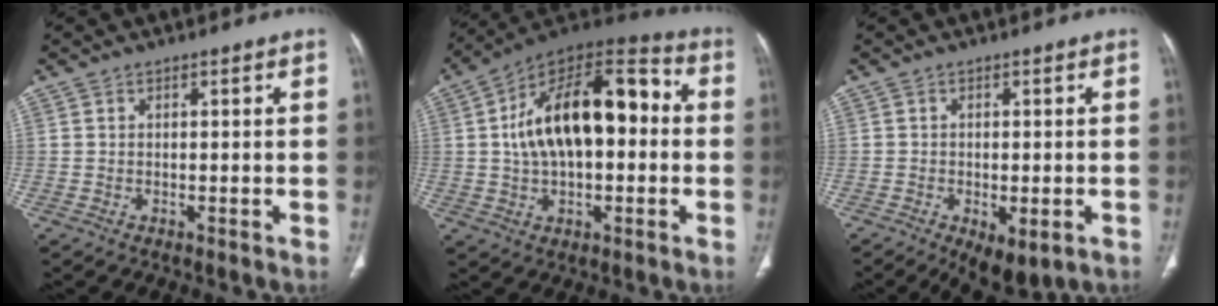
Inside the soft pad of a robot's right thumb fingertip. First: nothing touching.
{"total": 21.5, "force": [1.6, 11.4, 18.2], "torque": [-0.279, 0.040, 0.018]}
{"total": 8.6, "force": [-4.1, 4.1, 6.3], "torque": [-0.088, -0.002, -0.054]}